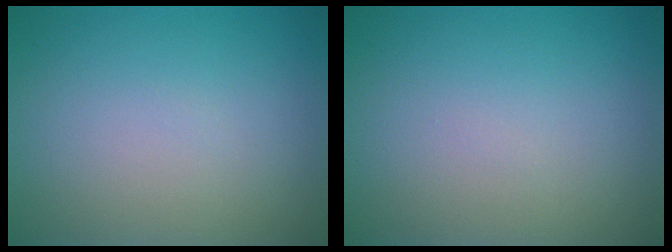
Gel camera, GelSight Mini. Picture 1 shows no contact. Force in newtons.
{"total": 0.0}